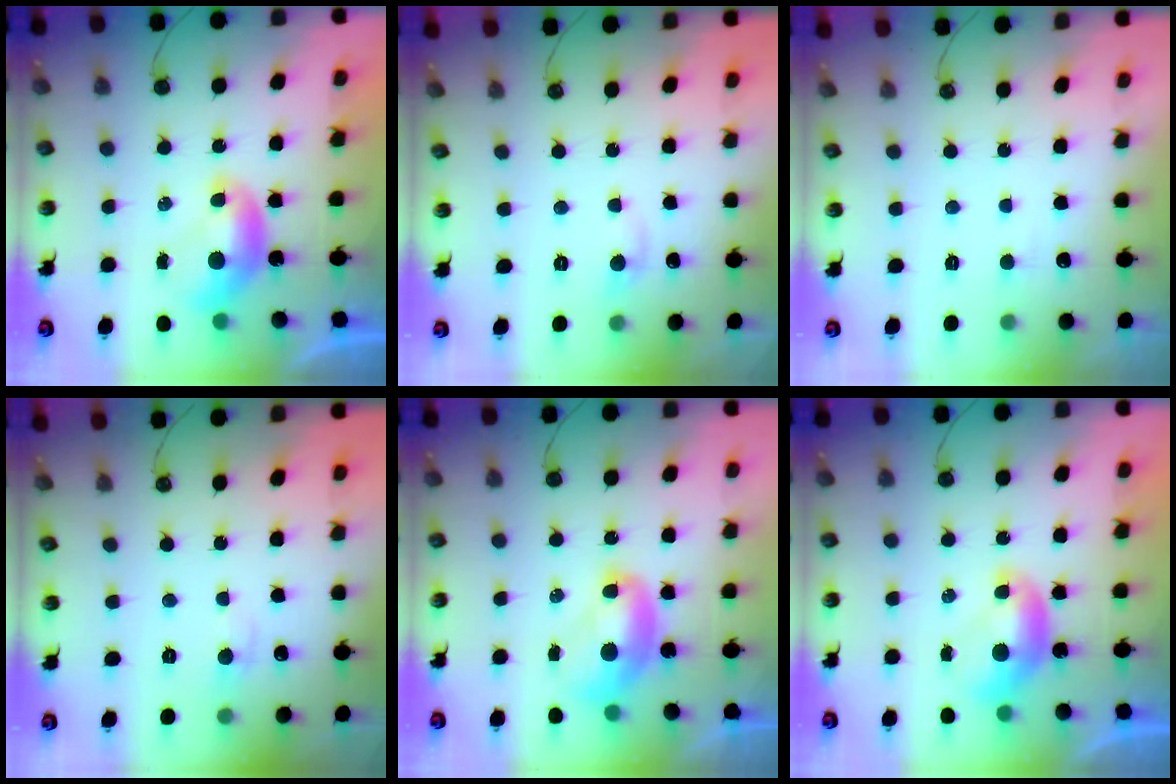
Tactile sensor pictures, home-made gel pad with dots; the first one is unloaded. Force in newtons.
{"total": 1.3, "press": 1.0, "slide": 0.8}
{"total": 2.8, "press": 2.8, "slide": 0.4}
{"total": 0.6, "press": 0.3, "slide": 0.5}
{"total": 2.3, "press": 2.3, "slide": 0.2}
{"total": 0.0}